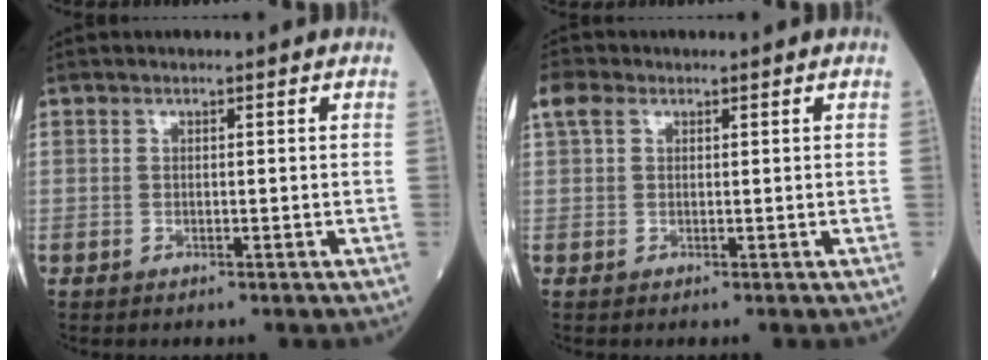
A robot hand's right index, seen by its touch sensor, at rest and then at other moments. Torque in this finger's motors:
{"motor_torque": [0.48, 0.39, 0.25, 0.04]}